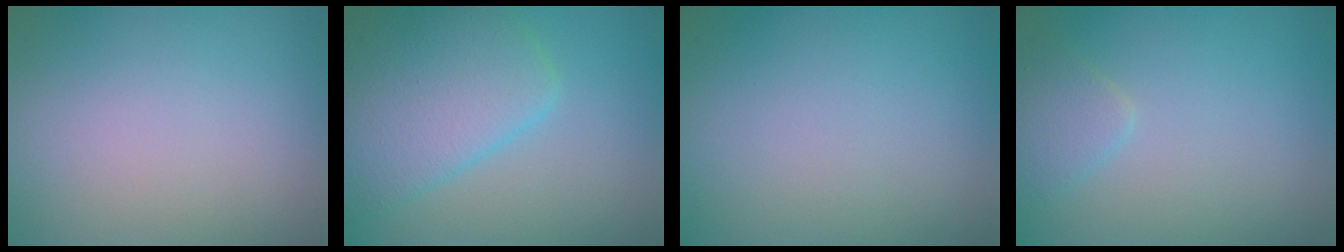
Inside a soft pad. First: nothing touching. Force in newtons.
{"total": 6.6, "press": 6.6, "slide": 0.2}
{"total": 0.0}
{"total": 1.7, "press": 1.7, "slide": 0.1}